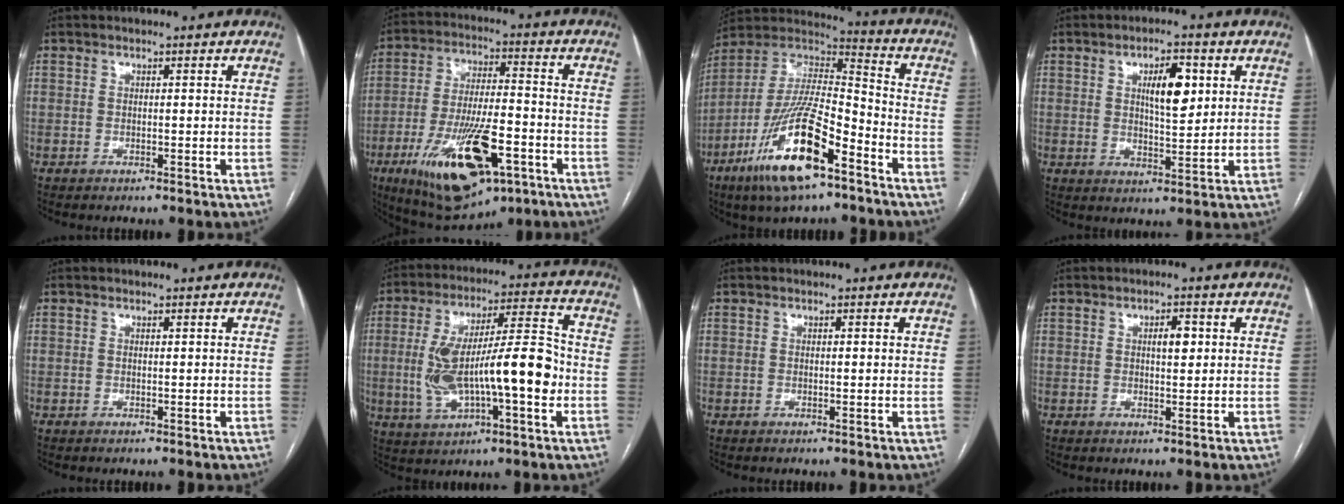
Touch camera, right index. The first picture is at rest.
{"total": 19.5, "force": [-8.8, 6.2, 16.2], "torque": [-0.299, -0.021, -0.135]}
{"total": 20.1, "force": [-10.7, 4.7, 16.4], "torque": [-0.334, -0.024, -0.192]}
{"total": 7.3, "force": [2.3, 2.3, 6.5], "torque": [-0.107, 0.005, 0.041]}
{"total": 0.0}
{"total": 17.2, "force": [-2.3, 3.8, 16.6], "torque": [-0.309, 0.022, -0.029]}
{"total": 0.7, "force": [0.2, 0.2, 0.7], "torque": [-0.015, 0.002, 0.003]}
{"total": 2.9, "force": [0.8, 1.1, 2.6], "torque": [-0.042, 0.003, 0.012]}